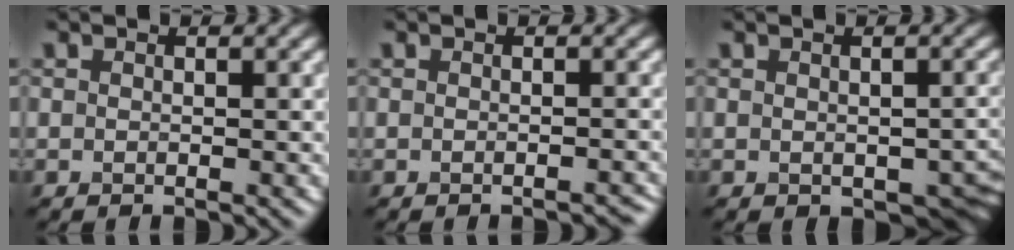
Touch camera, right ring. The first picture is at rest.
{"total": 1.2, "force": [-1.1, 0.2, 0.5], "torque": [0.002, 0.003, -0.014]}
{"total": 3.8, "force": [-0.9, 2.2, 2.9], "torque": [-0.038, -0.019, -0.001]}